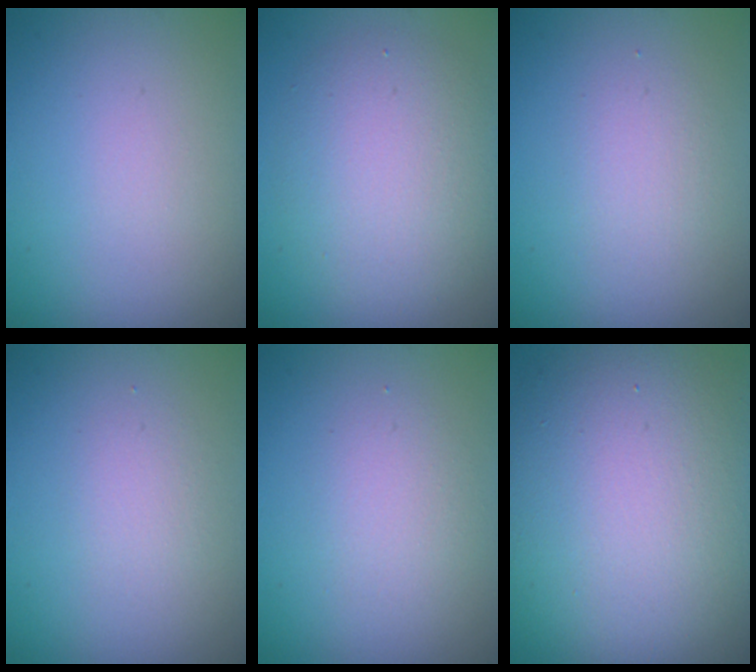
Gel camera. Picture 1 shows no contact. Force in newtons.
{"total": 5.2, "press": 5.2, "slide": 0.3}
{"total": 1.7, "press": 1.7, "slide": 0.1}
{"total": 1.3, "press": 1.3, "slide": 0.1}
{"total": 1.9, "press": 1.9, "slide": 0.0}
{"total": 13.9, "press": 13.9, "slide": 1.1}